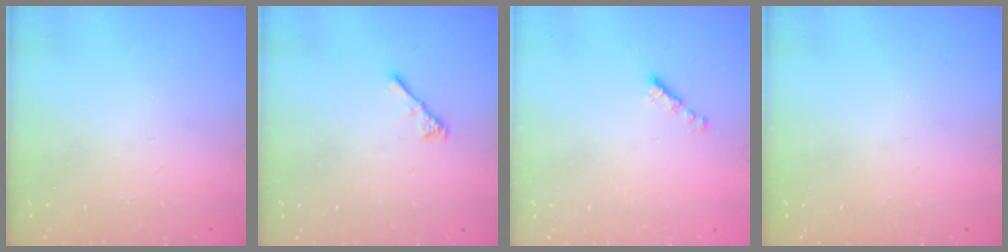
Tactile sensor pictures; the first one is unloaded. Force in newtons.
{"total": 3.4, "press": 3.4, "slide": 0.6}
{"total": 2.2, "press": 2.1, "slide": 0.7}
{"total": 0.0}